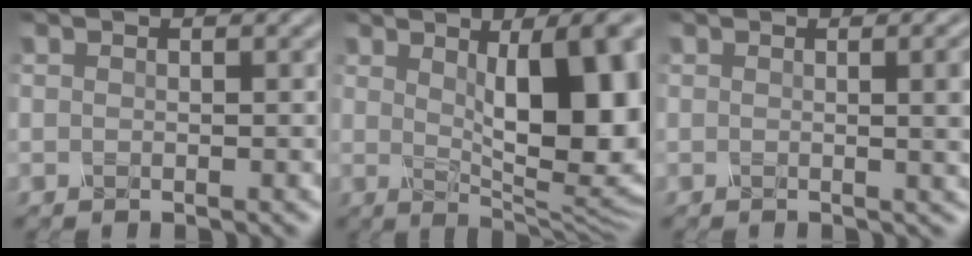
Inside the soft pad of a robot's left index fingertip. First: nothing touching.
{"total": 13.2, "force": [2.0, 4.6, 12.2], "torque": [-0.130, 0.012, 0.030]}
{"total": 5.2, "force": [0.5, 2.1, 4.8], "torque": [-0.023, 0.009, 0.005]}